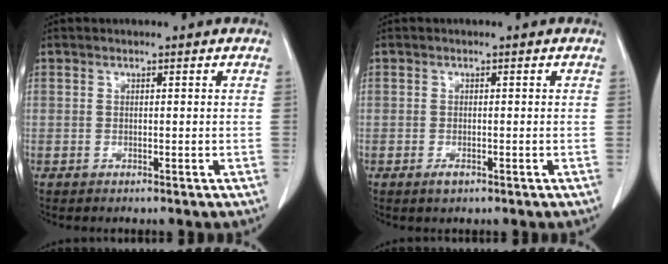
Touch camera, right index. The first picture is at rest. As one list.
[{"total": 1.3, "force": [-0.8, 0.6, 0.8], "torque": [-0.014, 0.000, -0.009]}]